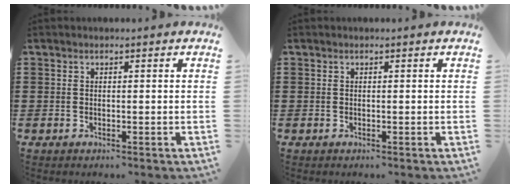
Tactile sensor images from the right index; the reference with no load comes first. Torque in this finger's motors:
{"motor_torque": [0.28, 1.04, 0.00, 0.00]}